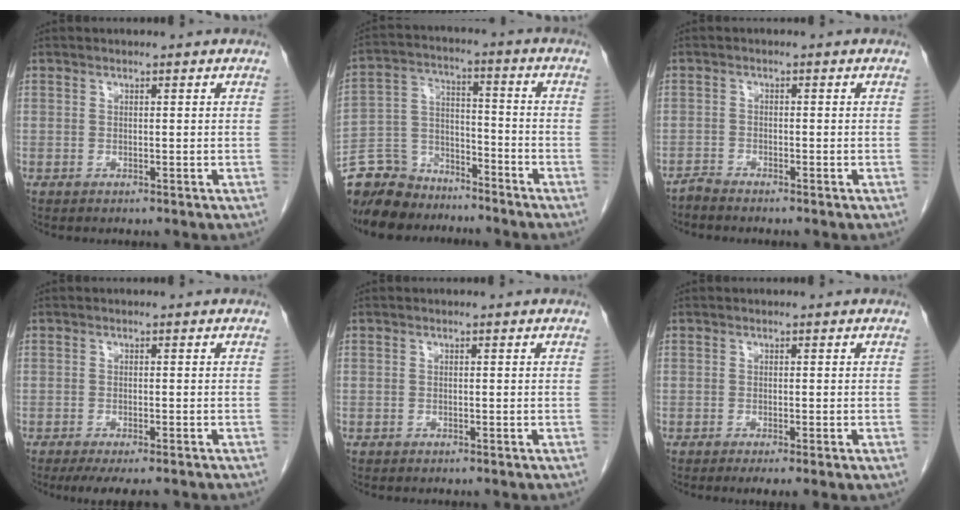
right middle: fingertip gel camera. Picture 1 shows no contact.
{"total": 11.4, "force": [-10.2, 4.9, 1.5], "torque": [-0.038, 0.028, -0.188]}
{"total": 1.4, "force": [-1.4, -0.2, 0.0], "torque": [0.003, -0.004, -0.029]}
{"total": 6.7, "force": [-5.4, 1.2, 3.8], "torque": [-0.047, -0.011, -0.079]}
{"total": 0.0}
{"total": 3.4, "force": [-1.9, 0.6, 2.7], "torque": [-0.033, -0.011, -0.025]}